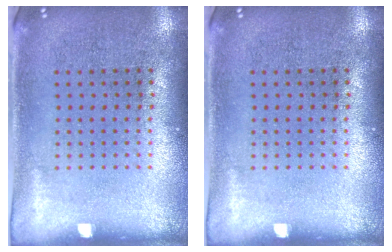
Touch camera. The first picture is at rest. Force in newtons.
{"total": 0.0}